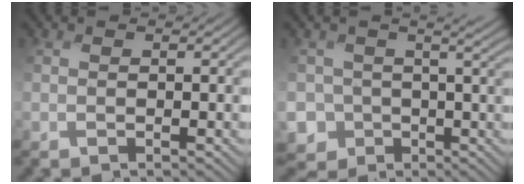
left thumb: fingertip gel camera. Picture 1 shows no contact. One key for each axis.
{"total": 3.8, "fx": -0.2, "fy": 3.8, "fz": 0.4, "tx": -0.012, "ty": -0.021, "tz": -0.021}